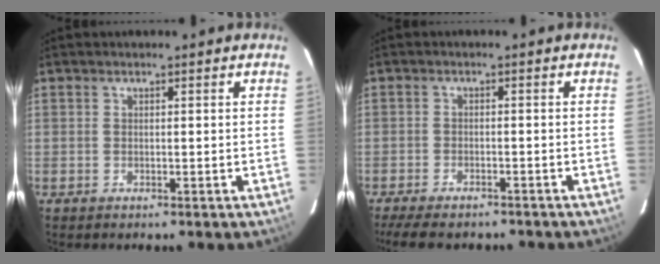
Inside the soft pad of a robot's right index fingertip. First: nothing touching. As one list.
[{"total": 10.0, "force": [-8.4, 3.1, 4.6], "torque": [-0.111, -0.023, -0.132]}]